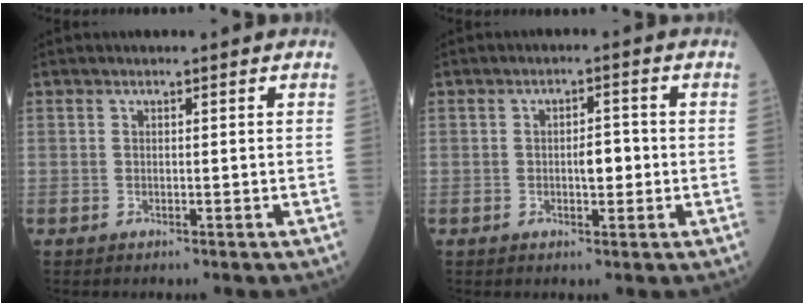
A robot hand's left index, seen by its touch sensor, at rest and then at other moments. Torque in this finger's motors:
{"motor_torque": [0.45, 0.25, 0.03, 0.04]}